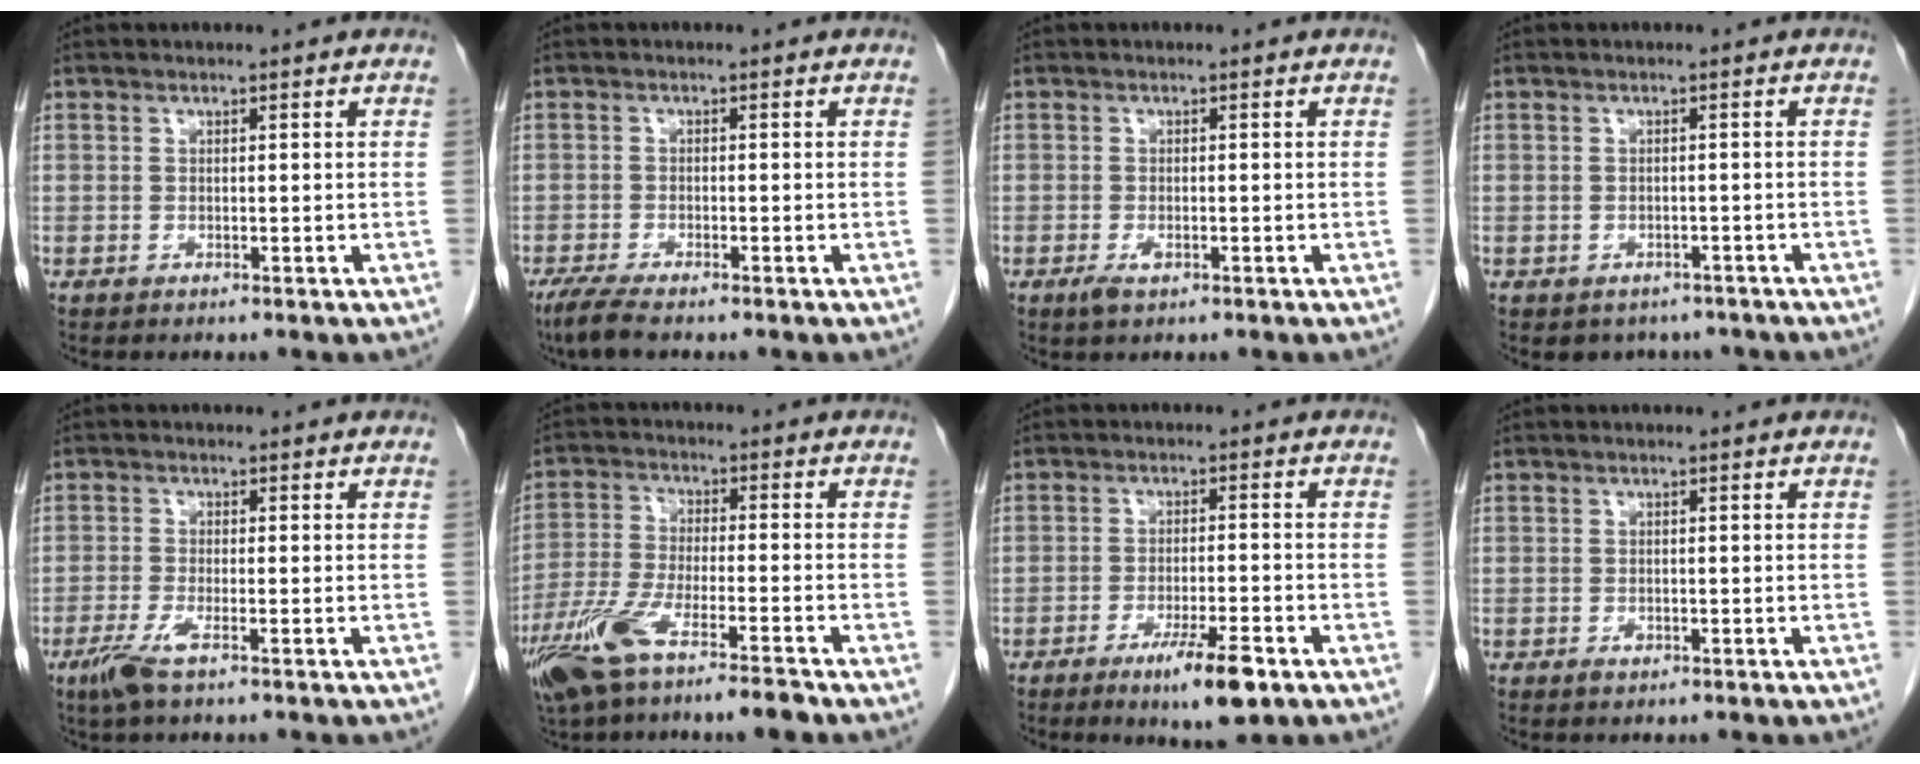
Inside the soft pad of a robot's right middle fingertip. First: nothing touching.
{"total": 3.9, "force": [-3.0, 0.5, 2.4], "torque": [-0.054, -0.012, -0.055]}
{"total": 1.9, "force": [-0.9, 0.7, 1.4], "torque": [-0.030, -0.001, -0.013]}
{"total": 4.6, "force": [-3.7, 2.7, 0.5], "torque": [0.005, 0.010, -0.044]}
{"total": 3.5, "force": [-2.1, 0.3, 2.8], "torque": [-0.064, -0.010, -0.043]}
{"total": 11.0, "force": [-7.3, 1.4, 8.1], "torque": [-0.162, -0.020, -0.135]}
{"total": 7.2, "force": [-4.2, 0.8, 5.8], "torque": [-0.098, -0.013, -0.063]}
{"total": 0.8, "force": [-0.4, 0.5, 0.5], "torque": [-0.011, 0.000, -0.003]}